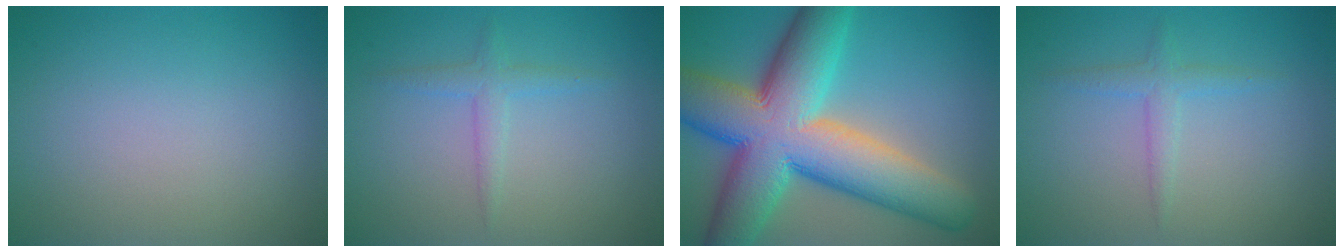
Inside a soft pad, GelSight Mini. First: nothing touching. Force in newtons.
{"total": 1.7, "press": 1.7, "slide": 0.0}
{"total": 15.0, "press": 14.9, "slide": 0.5}
{"total": 1.7, "press": 1.7, "slide": 0.0}